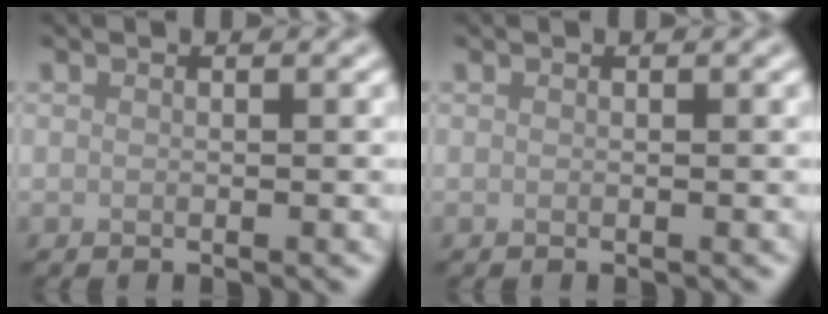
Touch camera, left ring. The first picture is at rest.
{"total": 0.0}